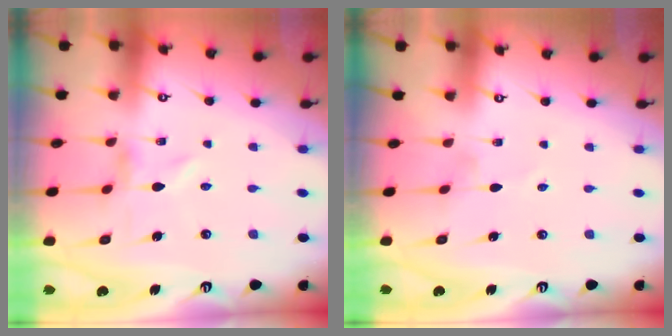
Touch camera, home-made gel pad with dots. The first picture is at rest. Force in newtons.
{"total": 0.5, "press": 0.5, "slide": 0.1}